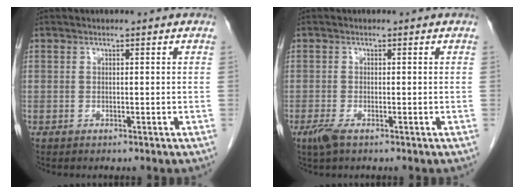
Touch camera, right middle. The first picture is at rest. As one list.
[{"total": 2.2, "force": [-1.3, 0.5, 1.7], "torque": [-0.040, -0.006, -0.027]}]